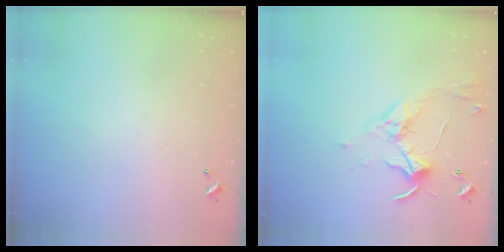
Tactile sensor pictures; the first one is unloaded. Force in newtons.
{"total": 3.5, "press": 3.4, "slide": 0.8}